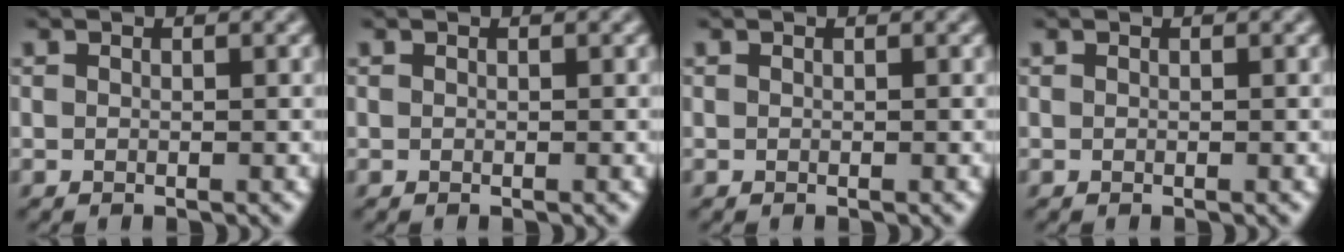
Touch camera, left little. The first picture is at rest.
{"total": 0.0}
{"total": 0.0}
{"total": 0.0}